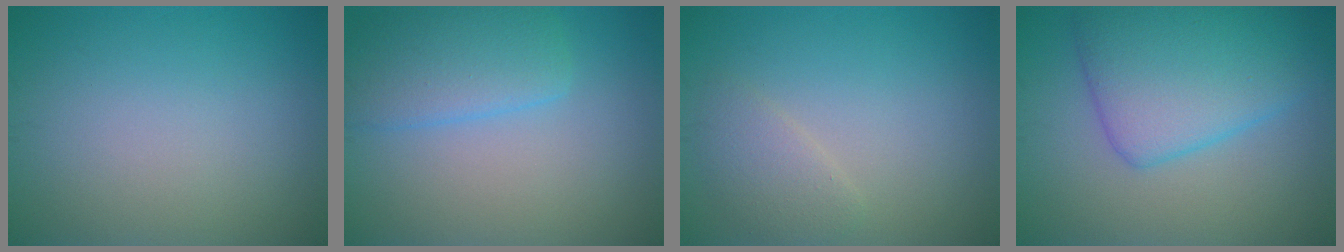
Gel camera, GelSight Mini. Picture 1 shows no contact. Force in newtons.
{"total": 4.1, "press": 4.1, "slide": 0.2}
{"total": 2.0, "press": 2.0, "slide": 0.2}
{"total": 7.4, "press": 7.4, "slide": 0.1}